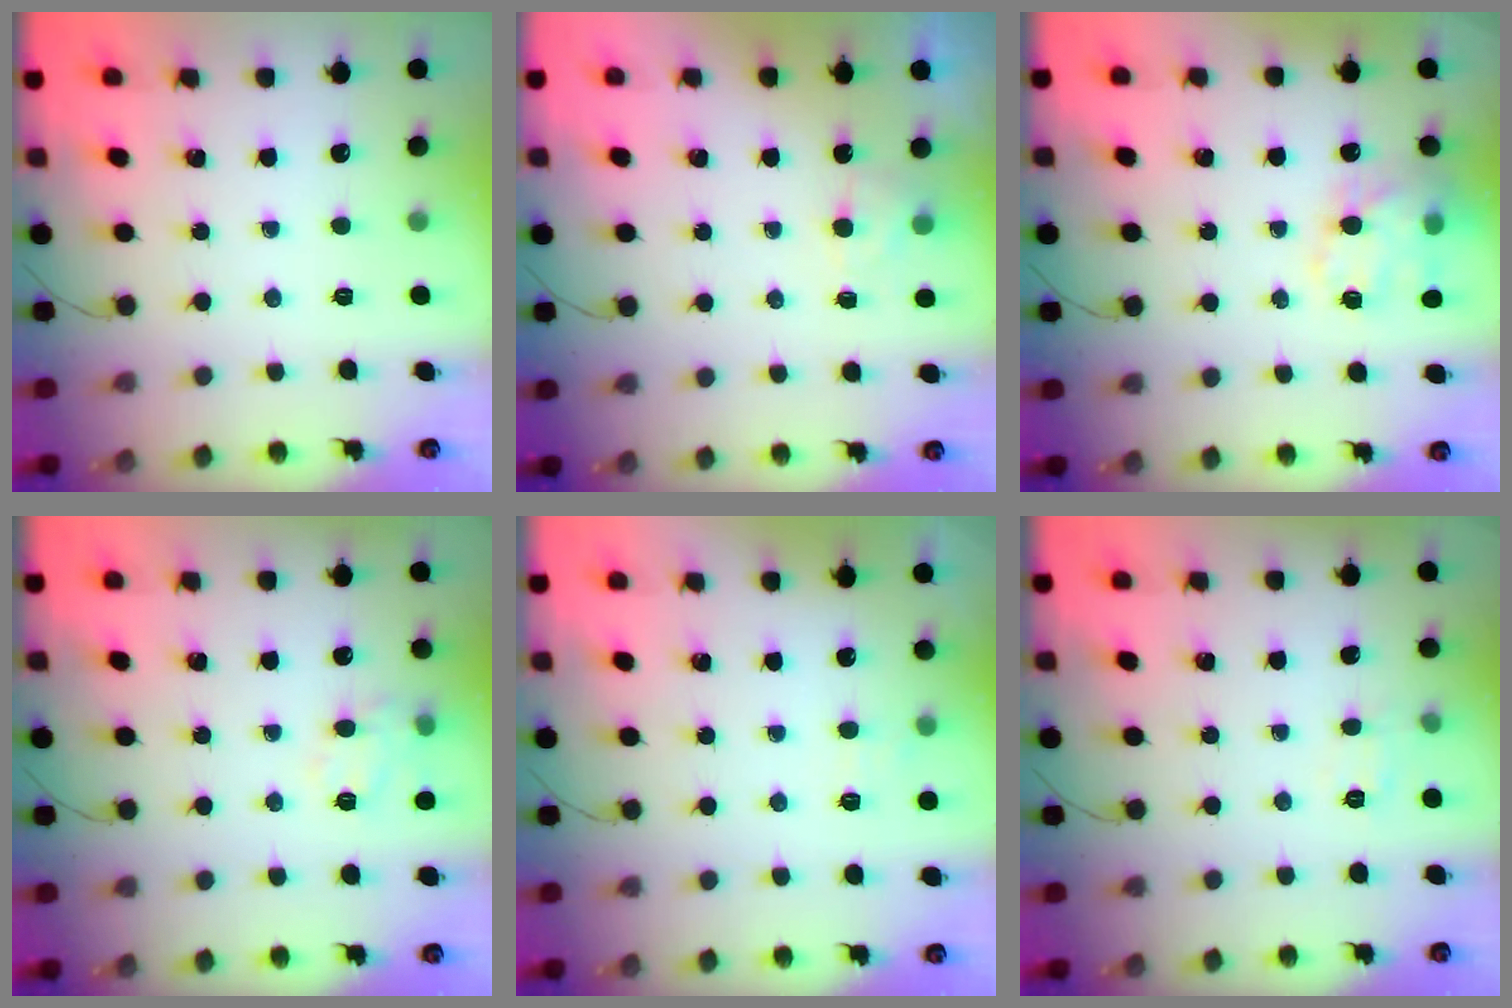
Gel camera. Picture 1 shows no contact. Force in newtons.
{"total": 5.1, "press": 5.0, "slide": 1.2}
{"total": 16.1, "press": 15.9, "slide": 2.5}
{"total": 10.0, "press": 9.9, "slide": 1.5}
{"total": 6.3, "press": 6.2, "slide": 1.1}
{"total": 5.7, "press": 5.5, "slide": 1.5}